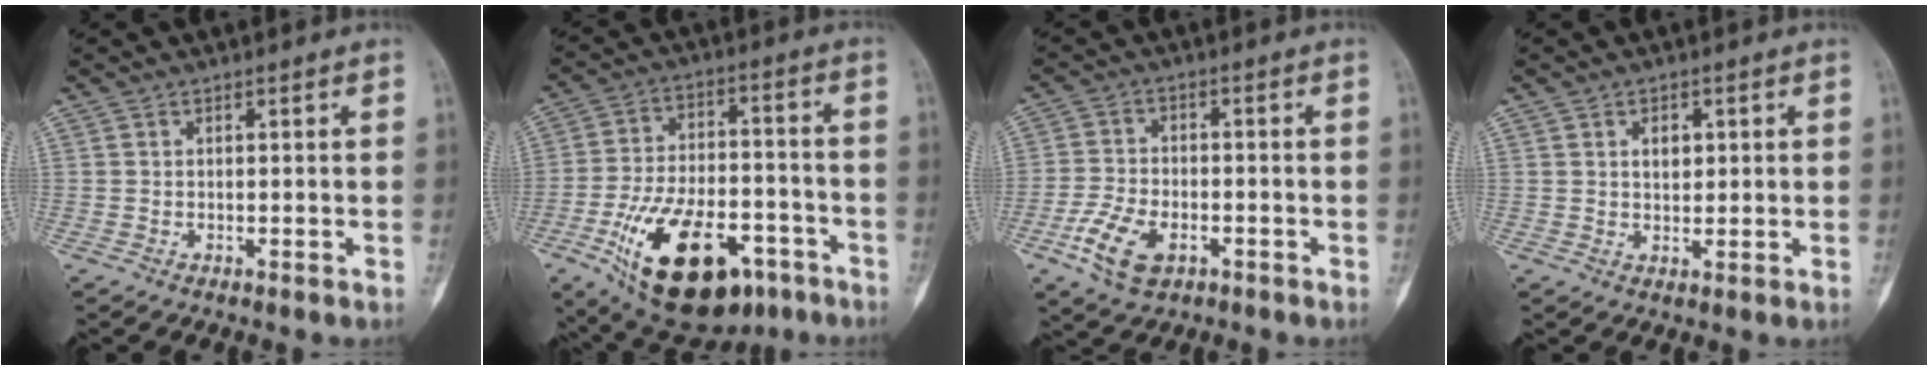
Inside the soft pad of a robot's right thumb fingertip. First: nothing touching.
{"total": 23.9, "force": [-11.4, 12.2, 17.1], "torque": [-0.298, 0.040, -0.172]}
{"total": 9.0, "force": [-4.0, 5.1, 6.2], "torque": [-0.125, 0.009, -0.075]}
{"total": 3.0, "force": [0.9, 2.0, 2.0], "torque": [-0.015, -0.002, 0.015]}